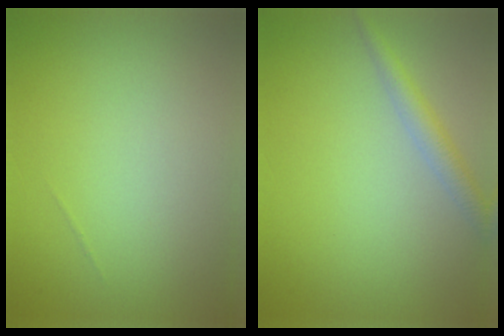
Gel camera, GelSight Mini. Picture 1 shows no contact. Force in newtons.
{"total": 2.1, "press": 2.1, "slide": 0.0}